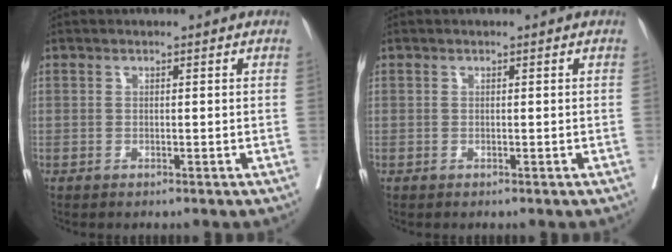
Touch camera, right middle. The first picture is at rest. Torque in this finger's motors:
{"motor_torque": [0.00, 0.00, 0.00, -0.02]}